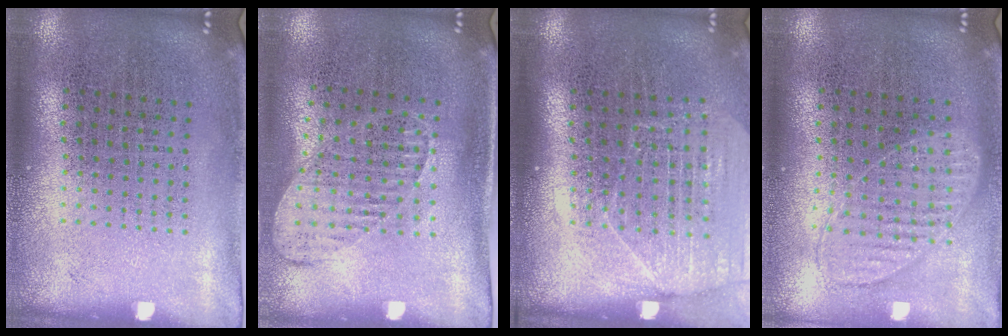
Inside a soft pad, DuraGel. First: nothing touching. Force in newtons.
{"total": 1.4, "press": 1.1, "slide": 0.8}
{"total": 1.6, "press": 1.5, "slide": 0.5}
{"total": 0.9, "press": 0.9, "slide": 0.1}